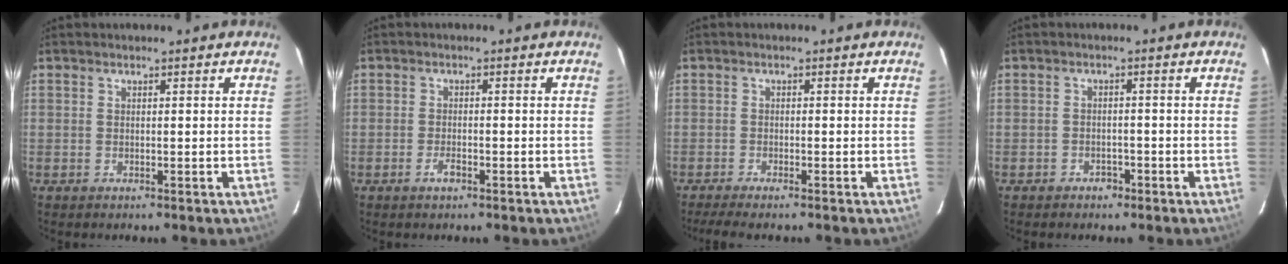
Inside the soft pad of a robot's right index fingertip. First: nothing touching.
{"total": 2.1, "force": [-1.3, 0.9, 1.4], "torque": [-0.029, -0.002, -0.024]}
{"total": 4.3, "force": [-3.6, 0.1, 2.2], "torque": [-0.052, -0.014, -0.064]}
{"total": 2.8, "force": [-1.9, 1.9, 0.5], "torque": [-0.017, 0.006, -0.027]}